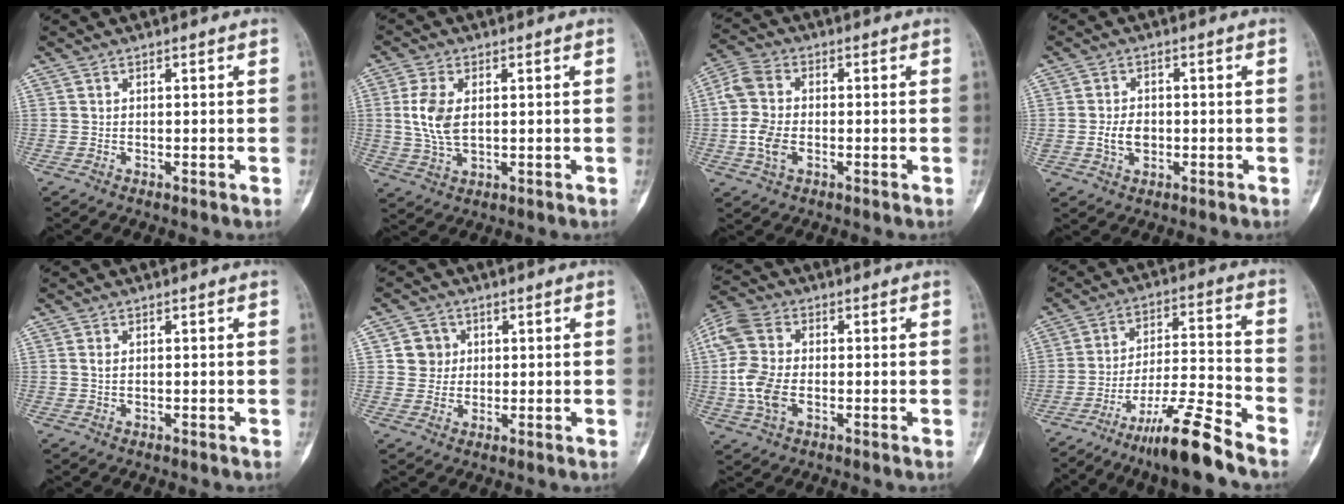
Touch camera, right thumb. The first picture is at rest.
{"total": 7.7, "force": [1.0, 4.3, 6.3], "torque": [-0.137, -0.006, 0.022]}
{"total": 8.1, "force": [-1.2, 5.3, 6.0], "torque": [-0.134, 0.014, -0.031]}
{"total": 4.6, "force": [-0.5, 3.3, 3.1], "torque": [-0.050, 0.002, -0.007]}
{"total": 1.1, "force": [0.2, 0.6, 0.8], "torque": [-0.015, 0.000, 0.005]}
{"total": 4.3, "force": [1.0, 4.2, 0.7], "torque": [0.016, 0.002, 0.013]}
{"total": 10.7, "force": [-0.9, 6.9, 8.1], "torque": [-0.186, 0.009, -0.026]}
{"total": 13.1, "force": [-10.0, 0.6, 8.5], "torque": [-0.156, 0.067, -0.173]}